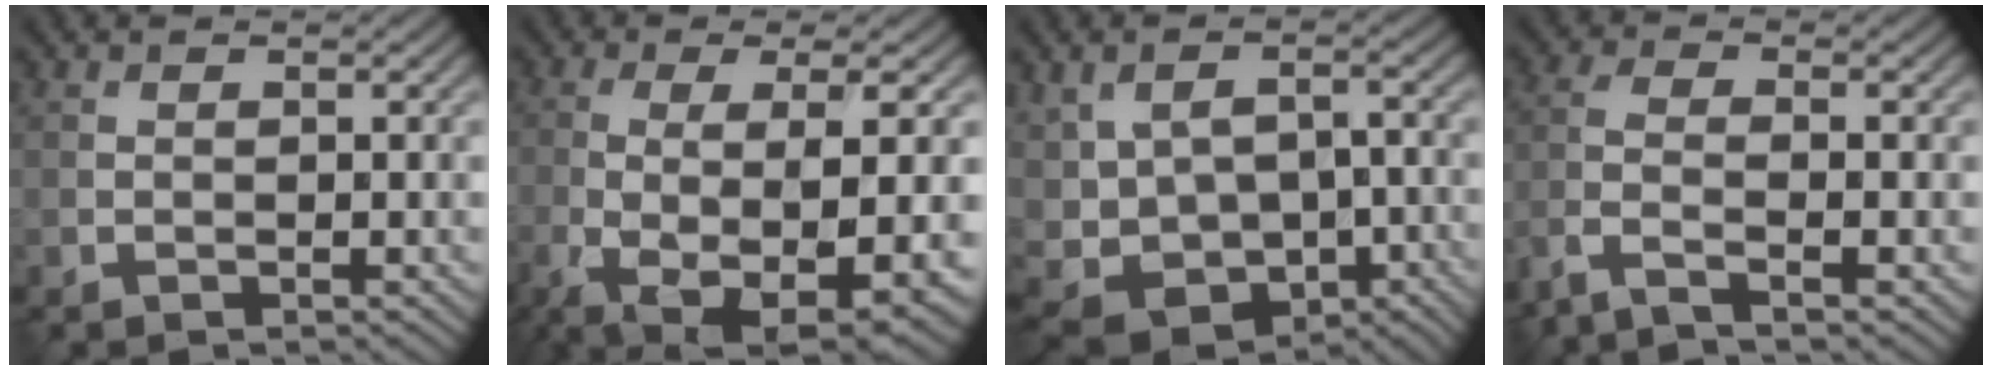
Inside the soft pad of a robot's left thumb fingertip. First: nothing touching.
{"total": 12.8, "force": [-4.8, 4.2, 11.1], "torque": [-0.205, -0.026, -0.063]}
{"total": 11.0, "force": [-3.1, 7.4, 7.5], "torque": [-0.169, -0.024, -0.029]}
{"total": 4.0, "force": [-2.7, 0.6, 2.9], "torque": [-0.063, -0.004, -0.073]}